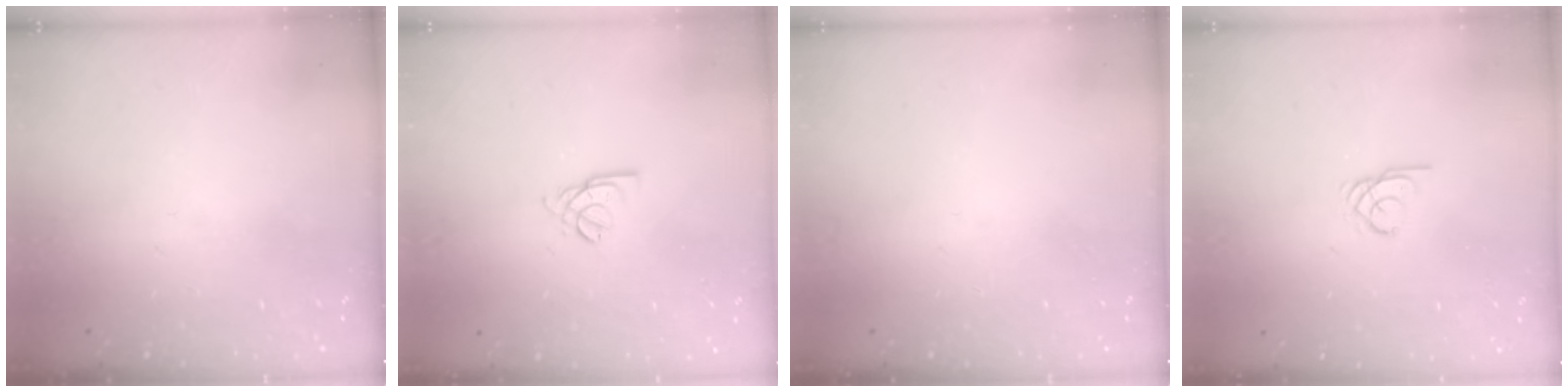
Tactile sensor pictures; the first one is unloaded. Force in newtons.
{"total": 3.0, "press": 2.9, "slide": 0.5}
{"total": 0.0}
{"total": 1.9, "press": 1.9, "slide": 0.1}